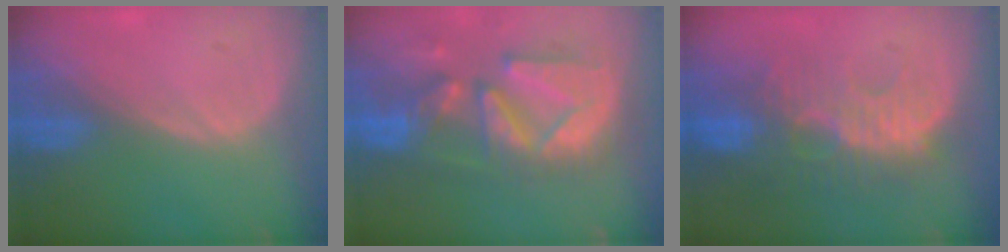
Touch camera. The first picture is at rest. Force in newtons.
{"total": 12.7, "press": 11.2, "slide": 6.0}
{"total": 11.0, "press": 9.7, "slide": 5.1}